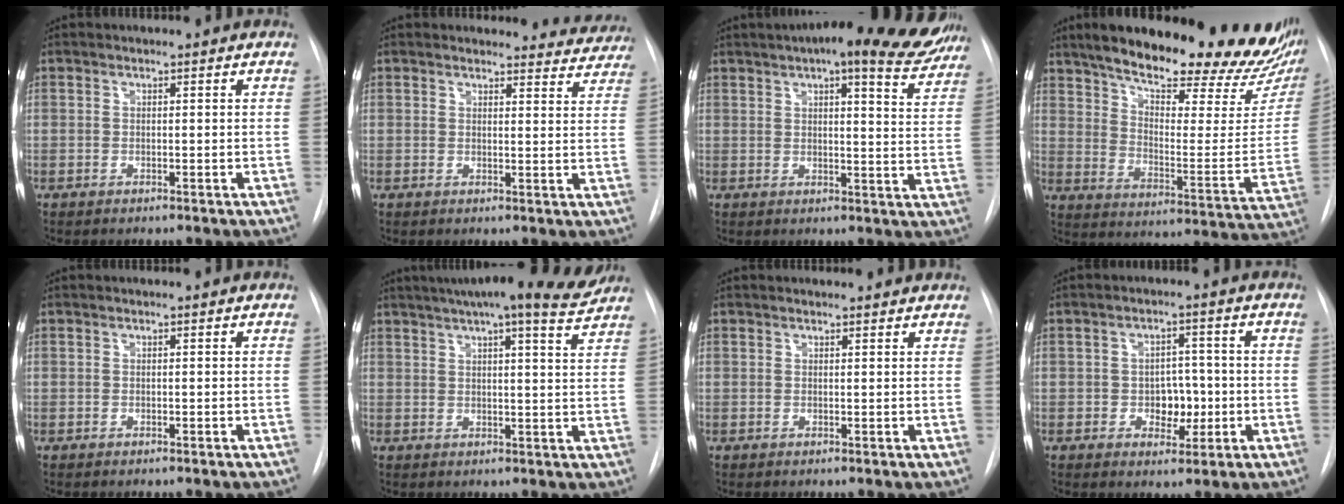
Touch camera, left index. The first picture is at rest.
{"total": 7.8, "force": [7.5, 2.1, -0.2], "torque": [0.039, -0.024, 0.055]}
{"total": 18.7, "force": [15.1, 3.8, 10.3], "torque": [-0.138, 0.002, 0.175]}
{"total": 29.0, "force": [23.1, 6.9, 16.2], "torque": [-0.234, -0.042, 0.303]}
{"total": 0.0}
{"total": 15.0, "force": [13.2, 0.7, 7.1], "torque": [-0.111, 0.004, 0.167]}
{"total": 4.1, "force": [4.0, 0.8, 0.8], "torque": [-0.011, 0.014, 0.041]}
{"total": 4.7, "force": [-0.8, 3.3, 3.3], "torque": [-0.038, 0.008, -0.005]}